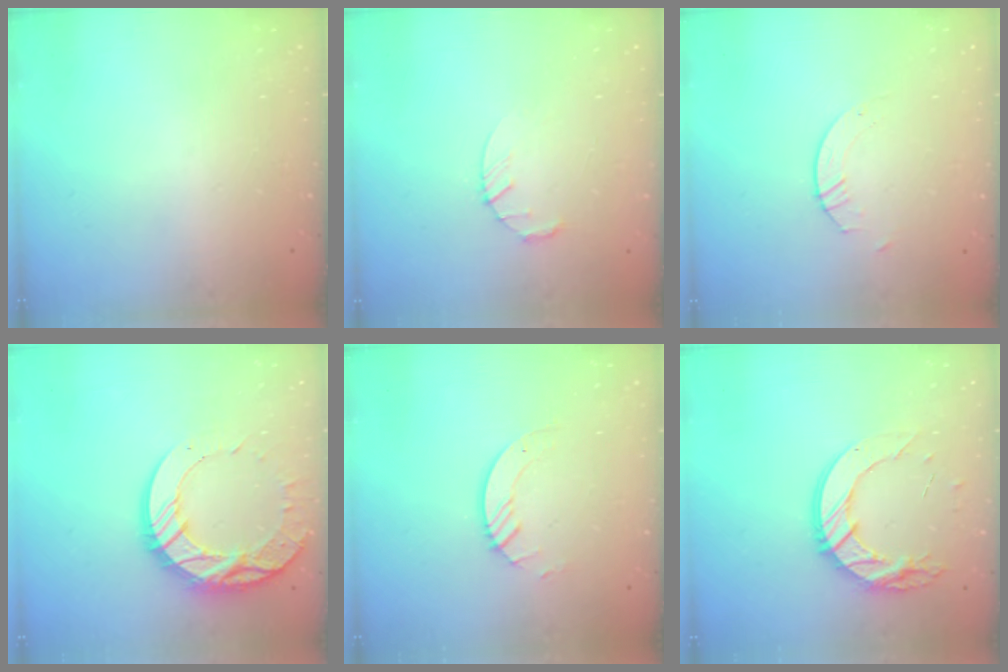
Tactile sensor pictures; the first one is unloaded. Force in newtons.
{"total": 3.4, "press": 3.3, "slide": 0.5}
{"total": 2.6, "press": 2.6, "slide": 0.2}
{"total": 16.6, "press": 16.5, "slide": 1.3}
{"total": 3.1, "press": 3.0, "slide": 0.3}
{"total": 14.7, "press": 14.6, "slide": 1.3}